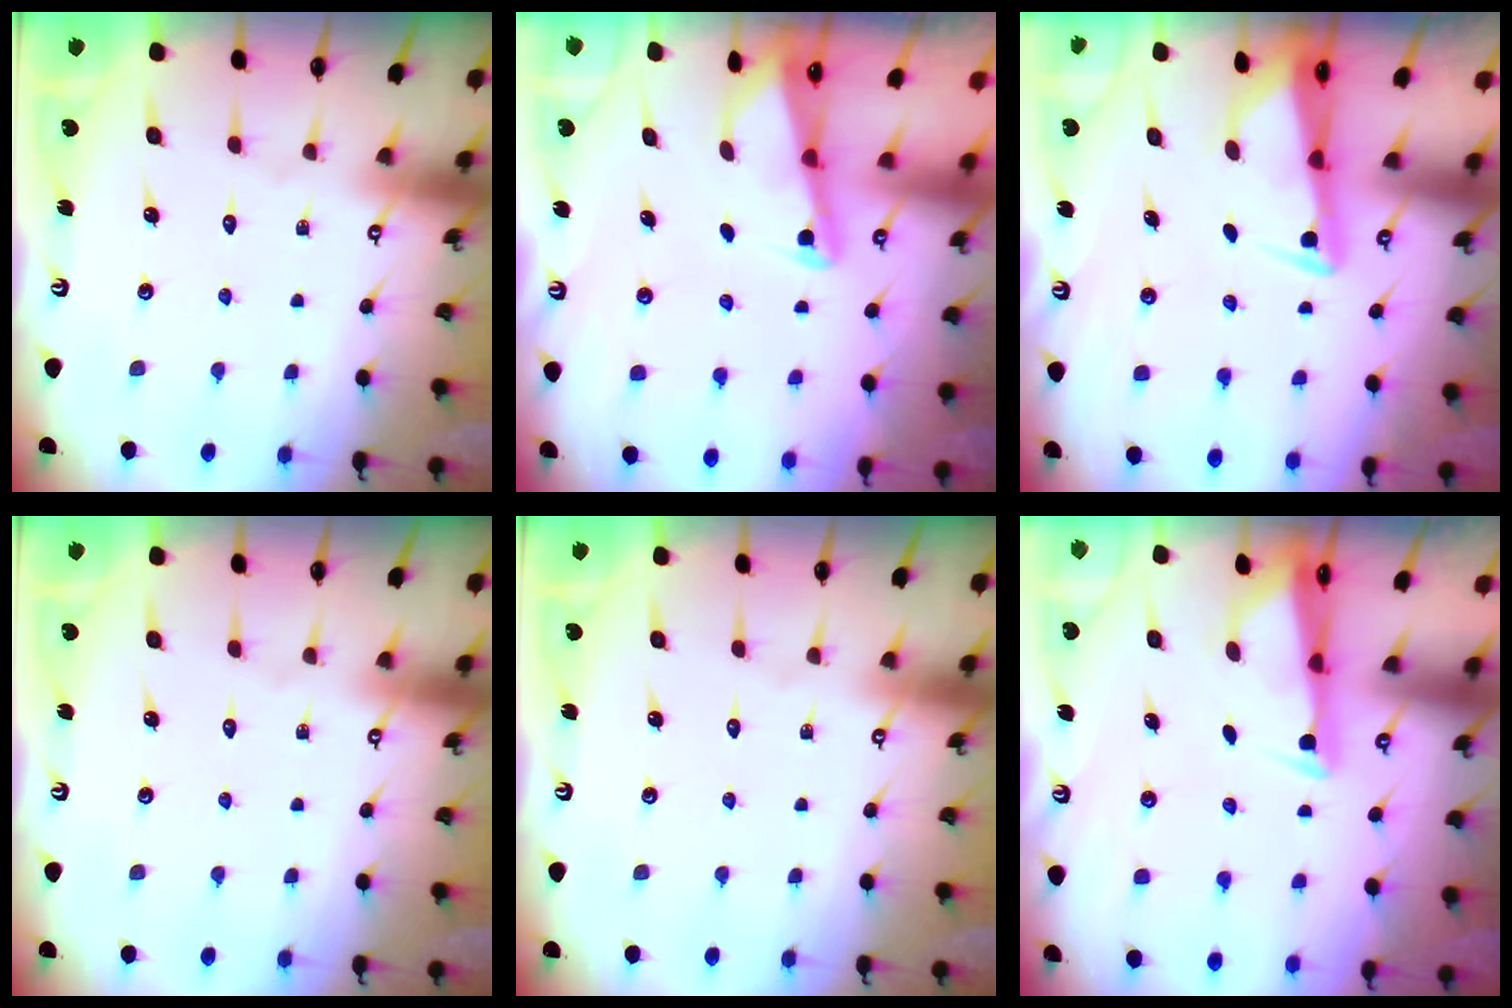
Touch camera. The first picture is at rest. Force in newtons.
{"total": 2.1, "press": 2.1, "slide": 0.3}
{"total": 2.5, "press": 2.5, "slide": 0.5}
{"total": 0.0}
{"total": 0.0}
{"total": 2.7, "press": 2.6, "slide": 0.8}